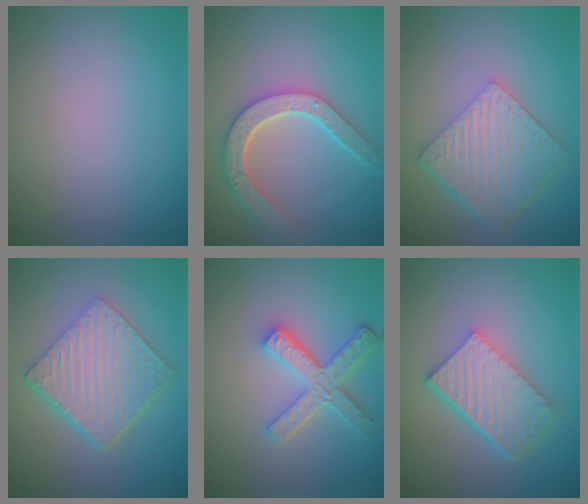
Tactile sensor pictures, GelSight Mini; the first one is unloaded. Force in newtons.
{"total": 4.8, "press": 3.9, "slide": 2.8}
{"total": 6.5, "press": 4.6, "slide": 4.6}
{"total": 6.9, "press": 4.6, "slide": 5.1}
{"total": 3.7, "press": 3.2, "slide": 1.7}
{"total": 6.2, "press": 4.2, "slide": 4.6}